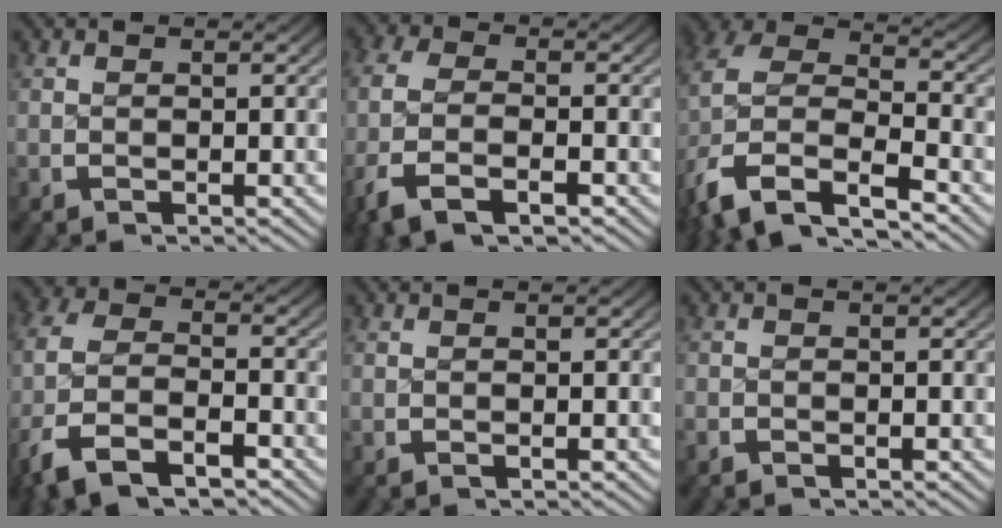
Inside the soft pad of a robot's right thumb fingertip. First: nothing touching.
{"total": 6.1, "force": [-2.1, 3.6, 4.5], "torque": [-0.102, -0.013, -0.031]}
{"total": 13.4, "force": [-3.0, 10.2, 8.2], "torque": [-0.204, -0.048, -0.041]}
{"total": 9.1, "force": [-3.1, 6.0, 6.1], "torque": [-0.142, -0.031, -0.044]}
{"total": 0.0}
{"total": 0.8, "force": [-0.7, 0.4, -0.1], "torque": [0.001, -0.004, -0.015]}